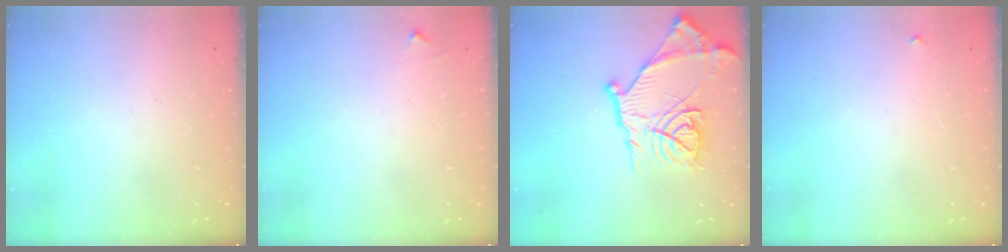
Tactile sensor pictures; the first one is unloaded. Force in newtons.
{"total": 2.8, "press": 2.8, "slide": 0.2}
{"total": 18.7, "press": 18.6, "slide": 1.4}
{"total": 2.1, "press": 2.1, "slide": 0.1}